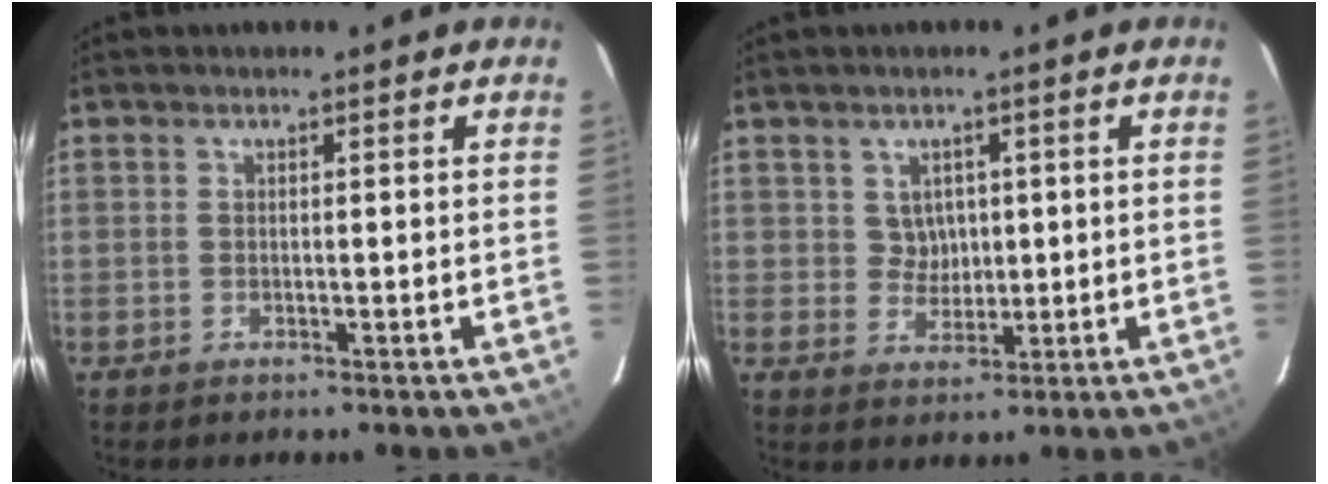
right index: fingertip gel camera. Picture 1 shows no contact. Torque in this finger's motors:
{"motor_torque": [-0.06, 0.02, -0.04, -0.01]}